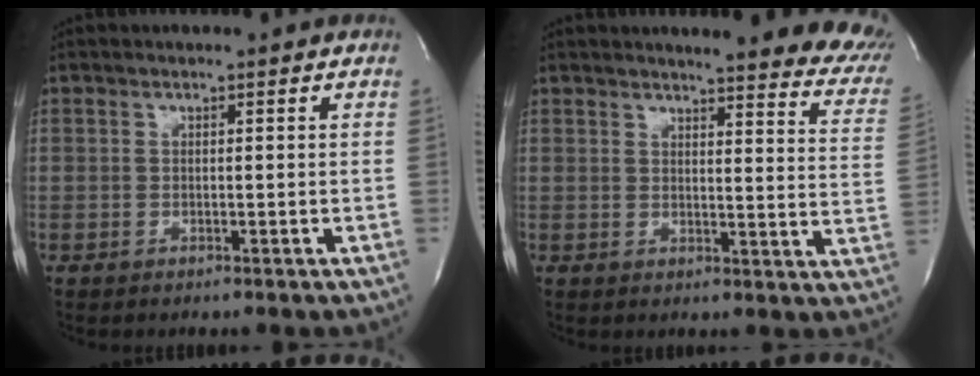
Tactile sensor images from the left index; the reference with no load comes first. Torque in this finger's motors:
{"motor_torque": [0.24, -0.34, 0.48, 0.09]}